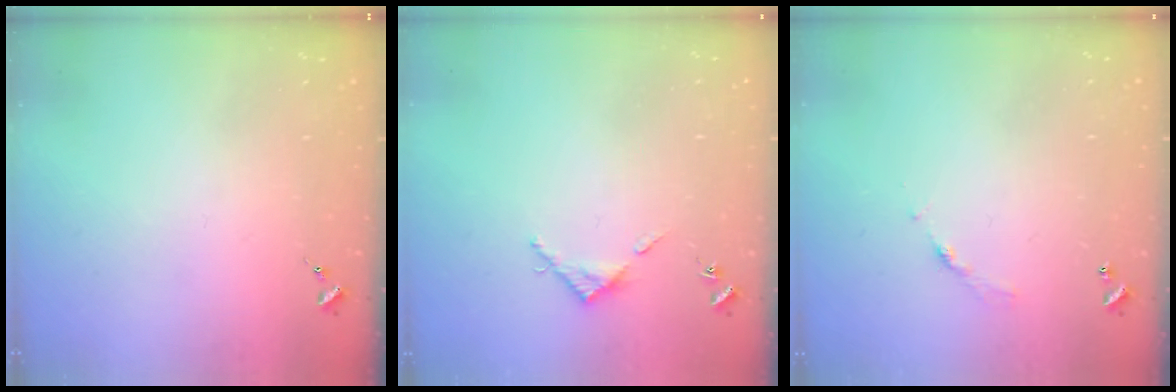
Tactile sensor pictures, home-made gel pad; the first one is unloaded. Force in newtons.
{"total": 4.1, "press": 4.1, "slide": 0.3}
{"total": 5.1, "press": 5.1, "slide": 0.5}